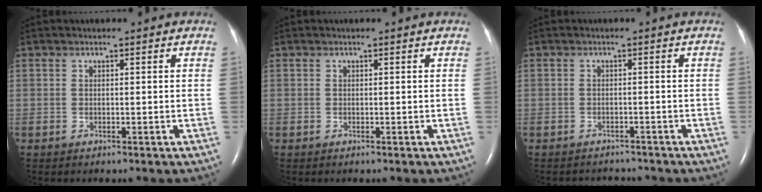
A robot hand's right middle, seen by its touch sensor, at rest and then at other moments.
{"total": 0.0}
{"total": 3.7, "force": [-3.6, 1.0, 0.1], "torque": [-0.001, -0.004, -0.048]}